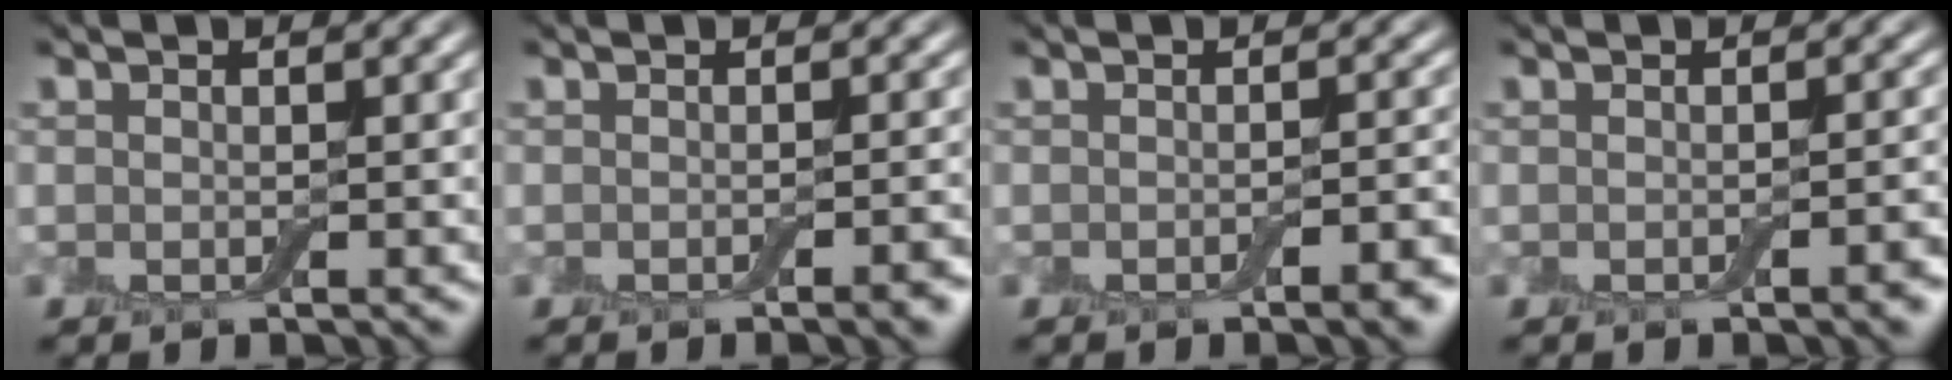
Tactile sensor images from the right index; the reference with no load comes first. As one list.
[{"total": 2.3, "force": [-1.1, 0.6, 1.9], "torque": [-0.018, 0.002, -0.017]}, {"total": 2.6, "force": [-1.3, 0.7, 2.2], "torque": [-0.024, 0.001, -0.019]}, {"total": 1.8, "force": [-0.8, 0.5, 1.6], "torque": [-0.016, 0.002, -0.009]}]